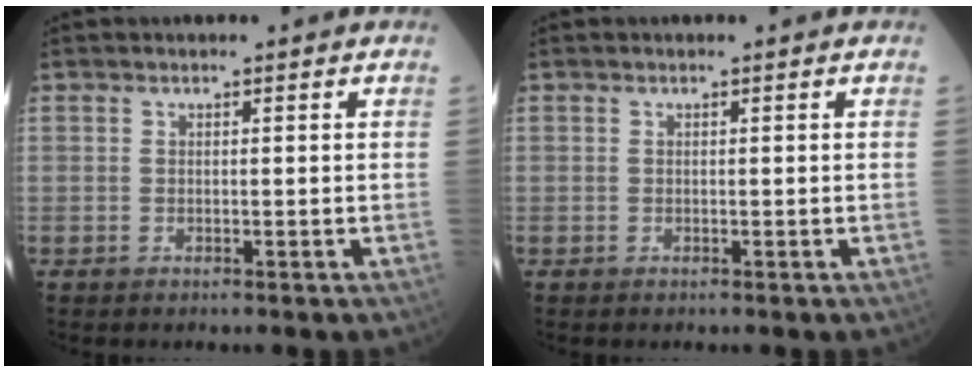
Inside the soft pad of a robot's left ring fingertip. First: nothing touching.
{"total": 0.0}